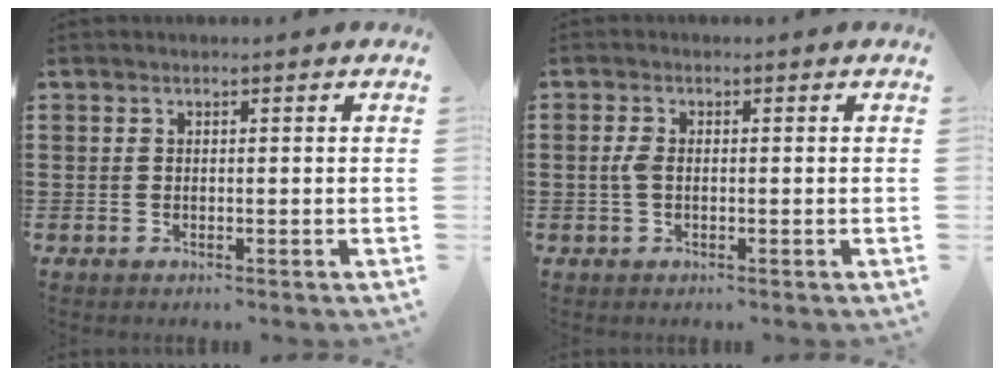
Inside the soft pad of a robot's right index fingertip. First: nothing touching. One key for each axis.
{"total": 2.5, "fx": -0.3, "fy": 1.1, "fz": 2.2, "tx": -0.058, "ty": -0.003, "tz": -0.011}